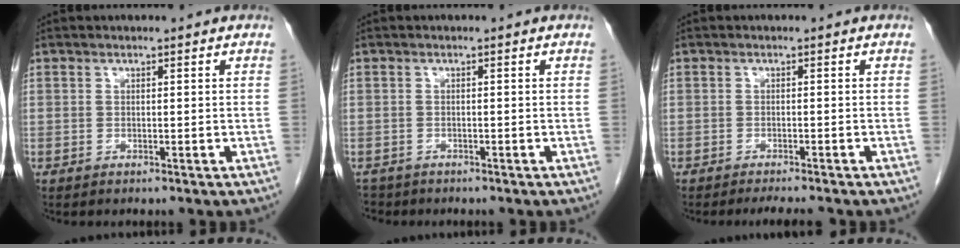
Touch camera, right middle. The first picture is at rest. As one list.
[{"total": 2.4, "force": [-2.1, 1.3, -0.1], "torque": [-0.006, 0.000, -0.037]}, {"total": 3.7, "force": [-3.3, 0.1, 1.6], "torque": [-0.022, -0.009, -0.044]}]